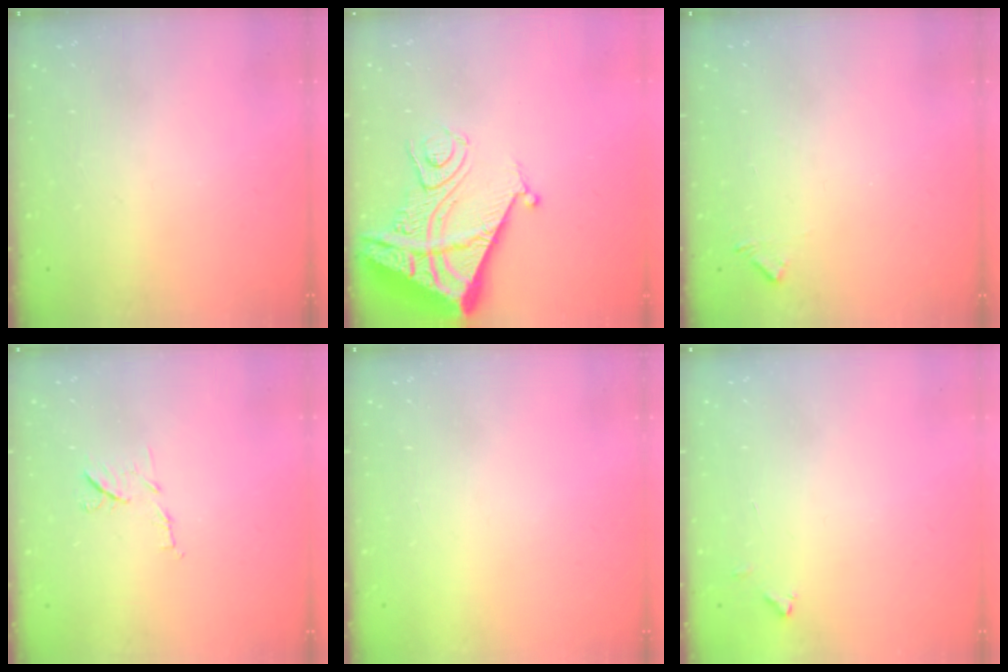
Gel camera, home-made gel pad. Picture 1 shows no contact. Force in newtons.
{"total": 14.0, "press": 13.9, "slide": 1.8}
{"total": 5.7, "press": 5.7, "slide": 0.4}
{"total": 6.2, "press": 6.2, "slide": 0.7}
{"total": 1.5, "press": 1.5, "slide": 0.1}
{"total": 4.0, "press": 3.9, "slide": 0.2}